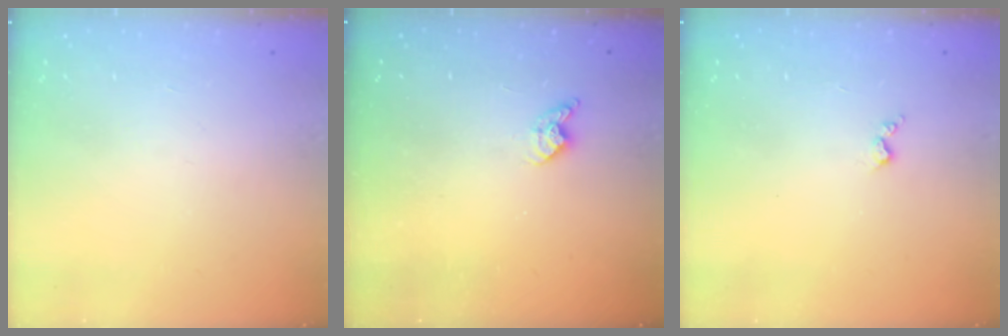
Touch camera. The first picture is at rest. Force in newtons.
{"total": 6.2, "press": 6.1, "slide": 1.0}
{"total": 2.4, "press": 2.4, "slide": 0.5}